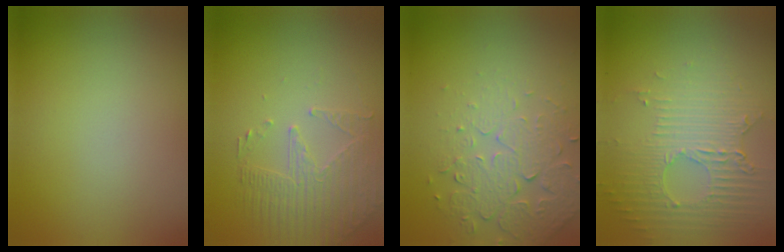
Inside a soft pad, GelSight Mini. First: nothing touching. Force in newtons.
{"total": 2.2, "press": 1.8, "slide": 1.2}
{"total": 5.0, "press": 3.4, "slide": 3.6}
{"total": 5.0, "press": 3.4, "slide": 3.6}